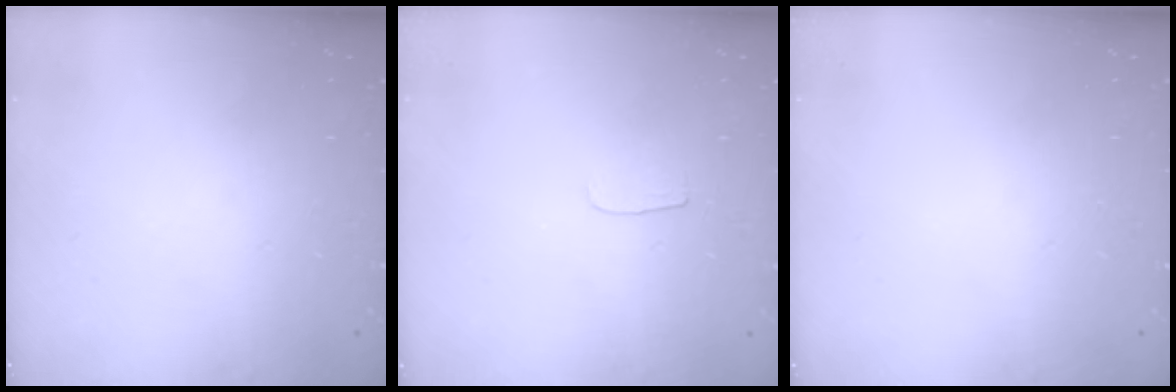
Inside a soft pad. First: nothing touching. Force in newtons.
{"total": 3.1, "press": 3.1, "slide": 0.3}
{"total": 0.0}